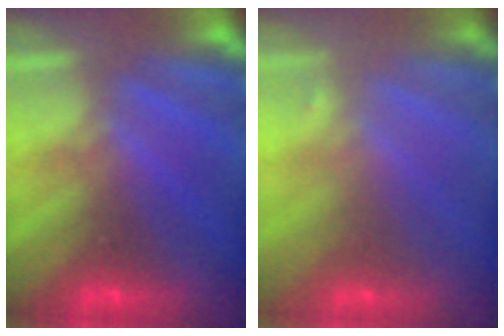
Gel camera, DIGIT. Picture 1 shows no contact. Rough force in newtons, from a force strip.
{"total": 1.5}